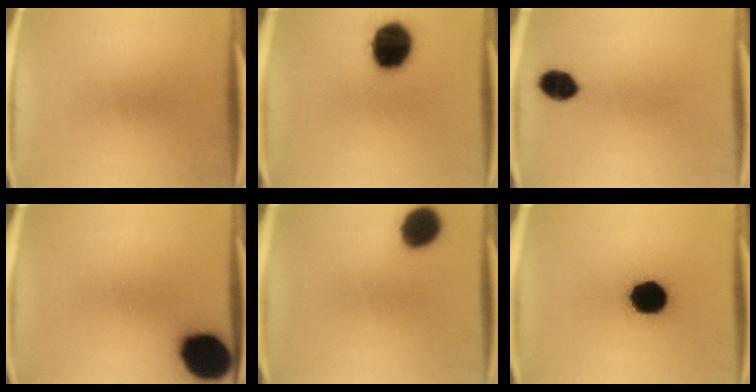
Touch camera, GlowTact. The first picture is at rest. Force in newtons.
{"total": 17.9}
{"total": 6.5}
{"total": 17.6}
{"total": 10.5}
{"total": 16.1}